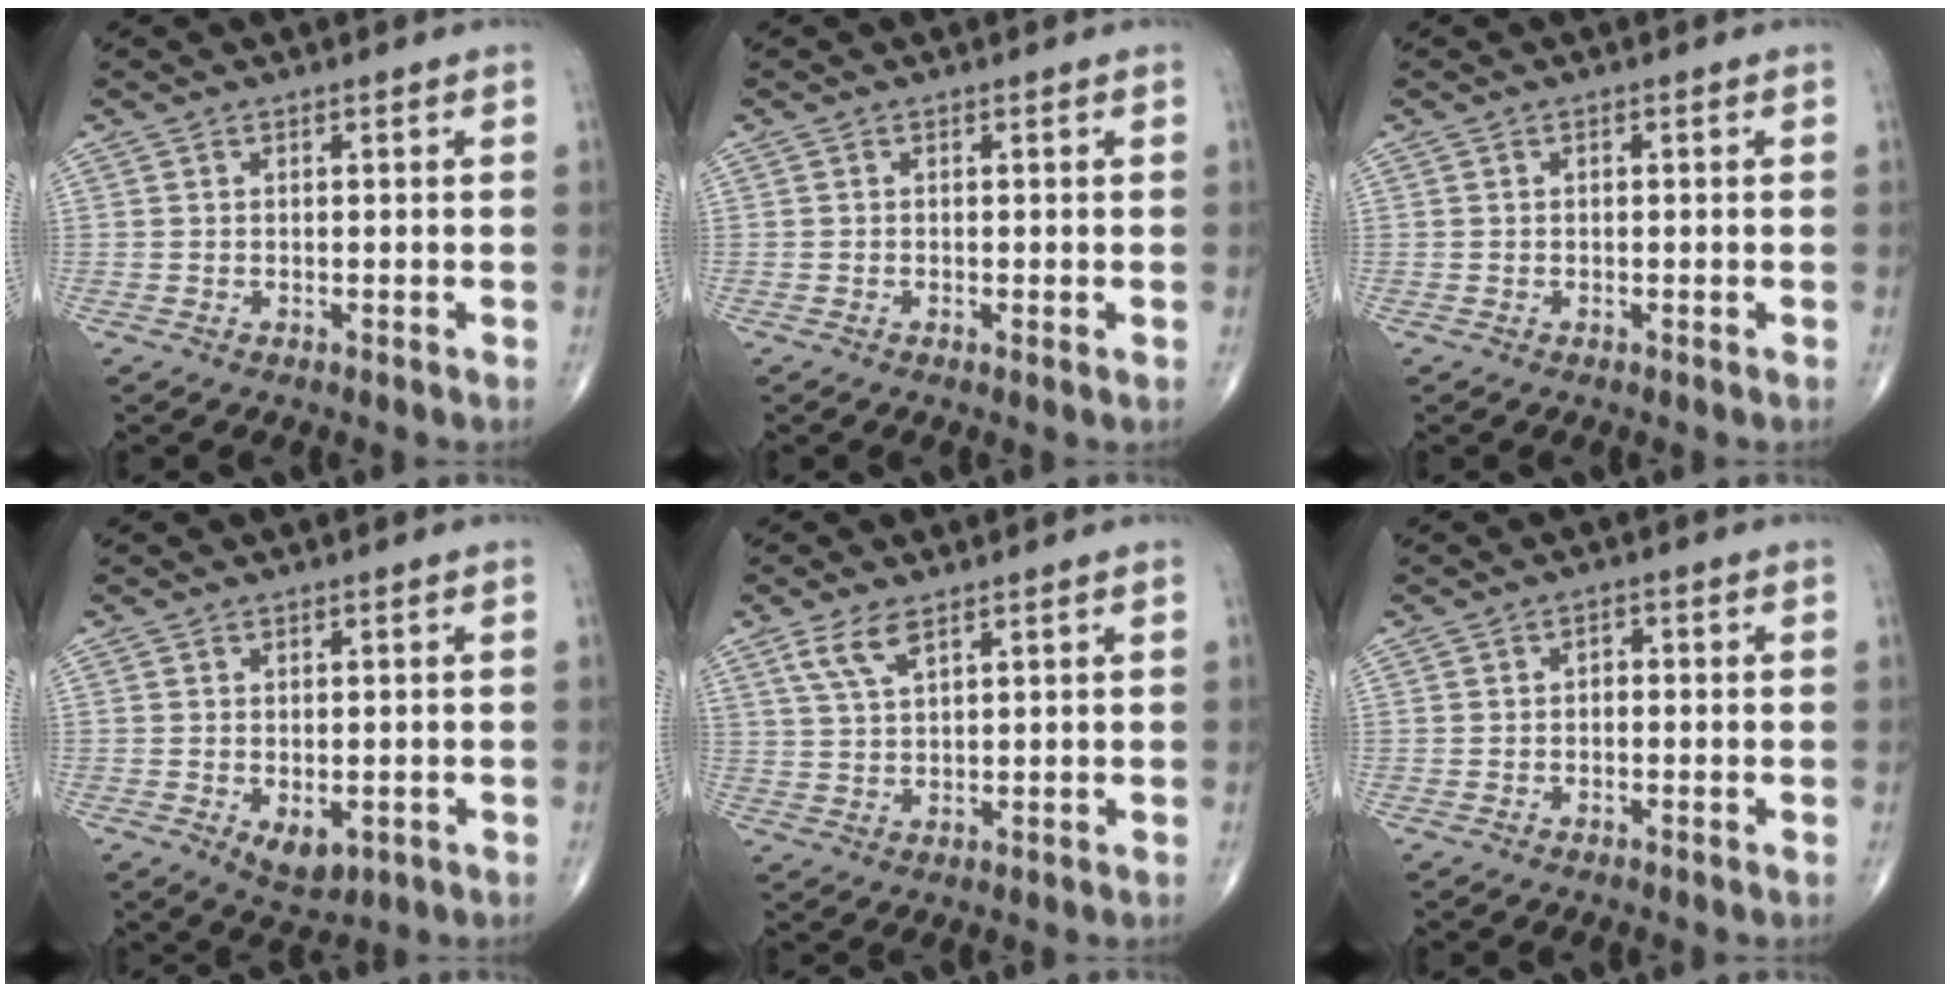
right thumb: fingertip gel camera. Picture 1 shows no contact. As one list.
[{"total": 0.6, "force": [-0.1, 0.1, 0.6], "torque": [-0.014, -0.004, -0.004]}, {"total": 0.0}, {"total": 4.3, "force": [-1.0, 2.5, 3.3], "torque": [-0.040, -0.007, -0.002]}, {"total": 4.9, "force": [3.0, 1.7, 3.5], "torque": [-0.076, -0.006, 0.067]}, {"total": 1.4, "force": [-0.2, 1.0, 1.0], "torque": [-0.007, 0.007, -0.008]}]